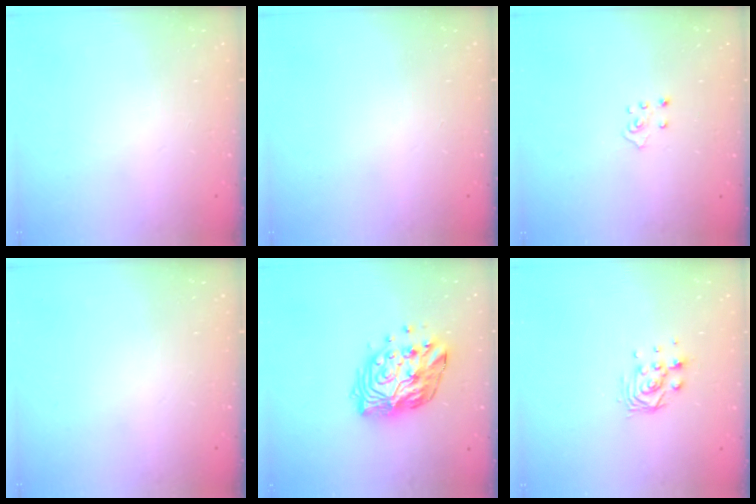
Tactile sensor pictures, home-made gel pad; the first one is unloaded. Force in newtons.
{"total": 0.0}
{"total": 2.7, "press": 2.7, "slide": 0.2}
{"total": 0.0}
{"total": 14.2, "press": 14.2, "slide": 1.3}
{"total": 7.5, "press": 7.5, "slide": 0.4}